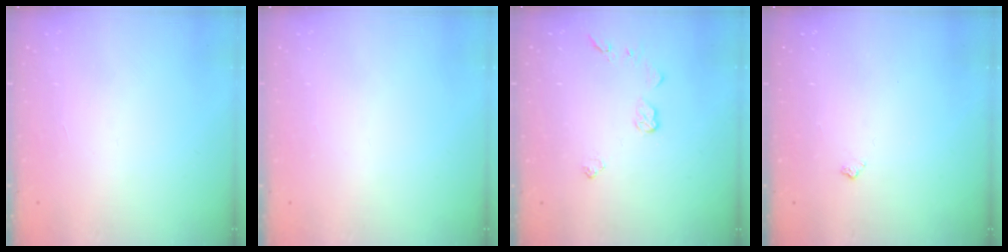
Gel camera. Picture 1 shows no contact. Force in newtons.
{"total": 0.0}
{"total": 4.5, "press": 4.5, "slide": 0.4}
{"total": 3.6, "press": 3.5, "slide": 0.7}